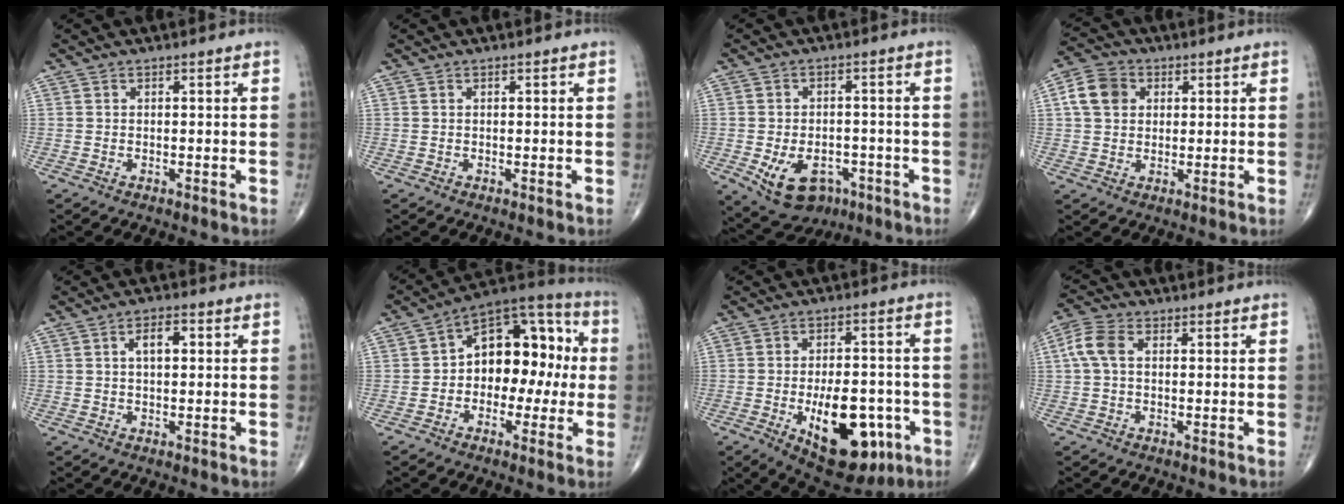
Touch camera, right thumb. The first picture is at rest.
{"total": 0.0}
{"total": 11.0, "force": [-4.7, 7.2, 6.7], "torque": [-0.095, 0.018, -0.060]}
{"total": 7.1, "force": [1.6, 5.7, 3.8], "torque": [-0.061, 0.007, 0.023]}
{"total": 4.2, "force": [1.0, 2.1, 3.5], "torque": [-0.055, 0.007, 0.014]}
{"total": 16.0, "force": [0.0, 10.4, 12.2], "torque": [-0.127, 0.051, -0.014]}
{"total": 17.9, "force": [-6.2, 9.1, 14.1], "torque": [-0.182, 0.020, -0.071]}
{"total": 5.2, "force": [0.7, 3.2, 4.1], "torque": [-0.099, 0.017, 0.009]}